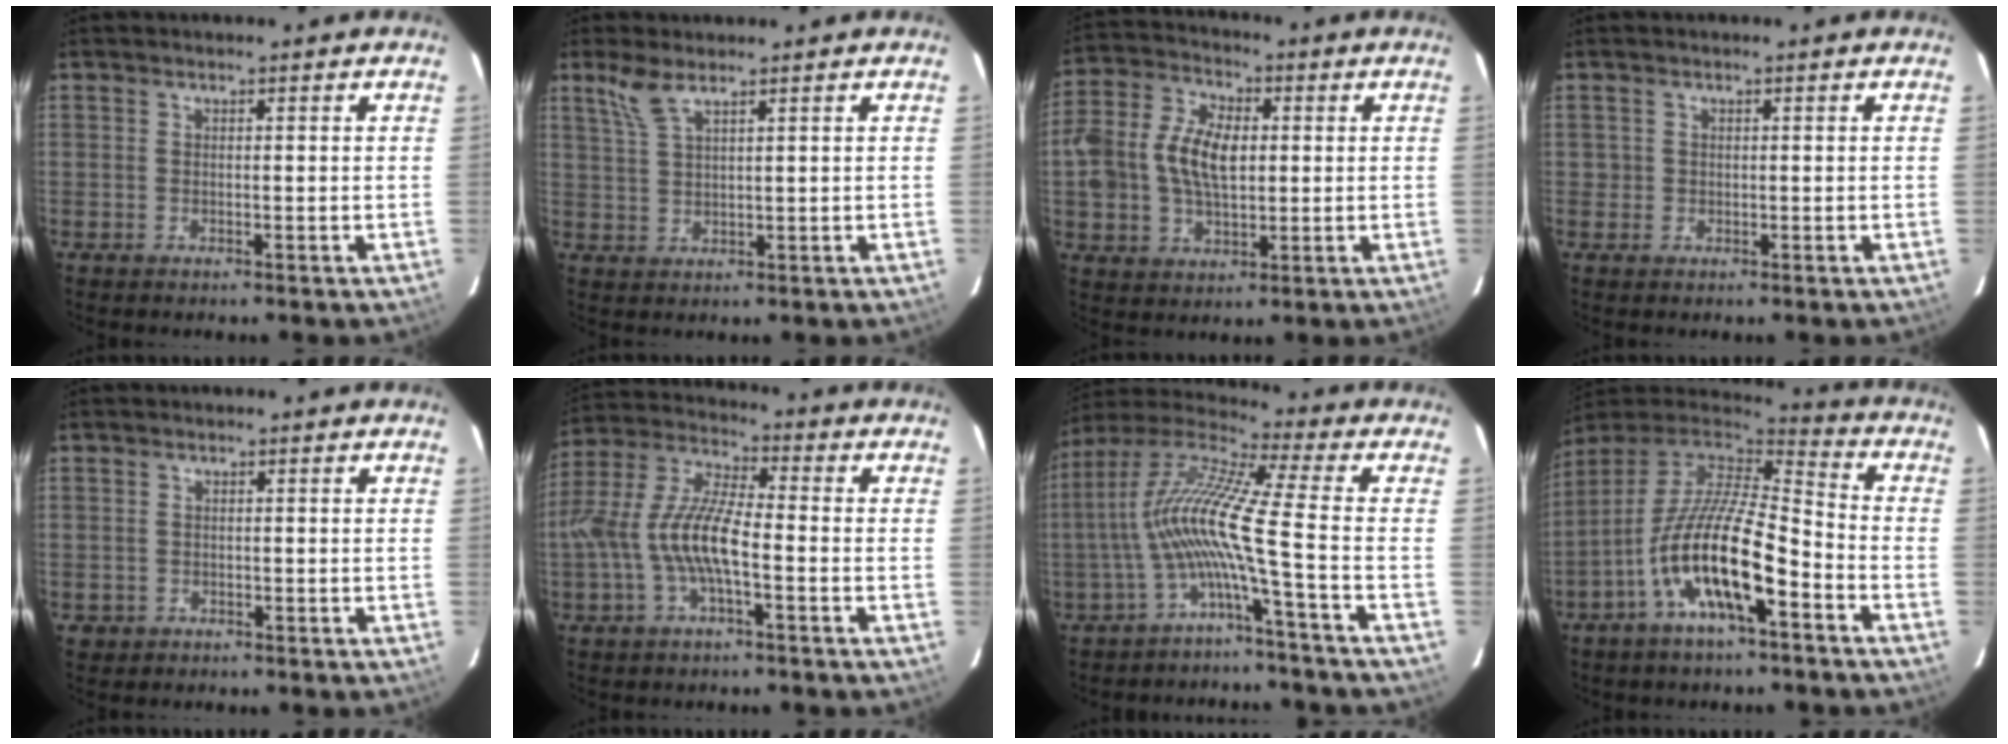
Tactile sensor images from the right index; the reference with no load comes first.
{"total": 3.9, "force": [2.9, 0.7, 2.6], "torque": [-0.058, 0.003, 0.064]}
{"total": 12.7, "force": [0.7, 7.9, 9.9], "torque": [-0.207, 0.020, 0.011]}
{"total": 1.1, "force": [0.0, 1.1, 0.0], "torque": [0.003, 0.001, -0.001]}
{"total": 1.9, "force": [-0.5, 1.9, 0.2], "torque": [-0.006, 0.001, -0.004]}
{"total": 11.8, "force": [-3.2, 3.2, 10.9], "torque": [-0.234, 0.005, -0.063]}
{"total": 11.6, "force": [-3.3, -1.6, 11.0], "torque": [-0.207, 0.004, -0.067]}
{"total": 17.1, "force": [-7.7, 4.7, 14.5], "torque": [-0.272, -0.018, -0.151]}